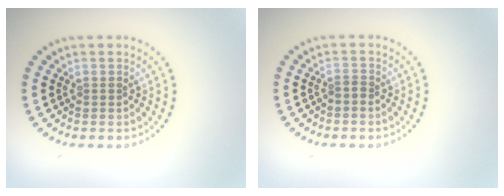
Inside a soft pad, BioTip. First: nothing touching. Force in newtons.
{"total": 0.6, "press": 0.3, "slide": 0.5}